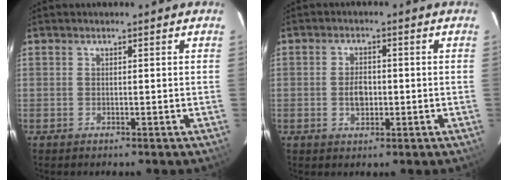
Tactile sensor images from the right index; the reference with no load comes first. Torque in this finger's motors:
{"motor_torque": [0.38, -0.14, 0.13, 0.02]}